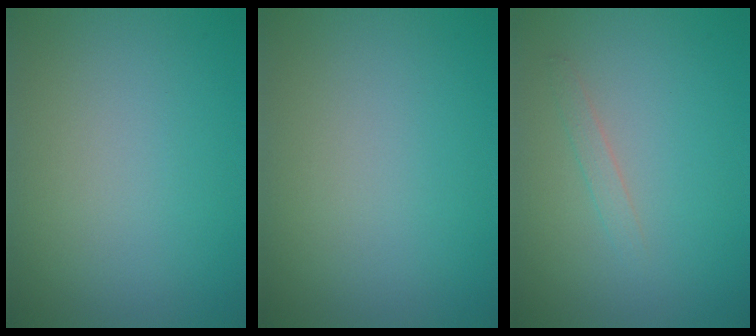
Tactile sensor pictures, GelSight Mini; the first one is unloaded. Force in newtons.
{"total": 0.0}
{"total": 1.0, "press": 1.0, "slide": 0.1}